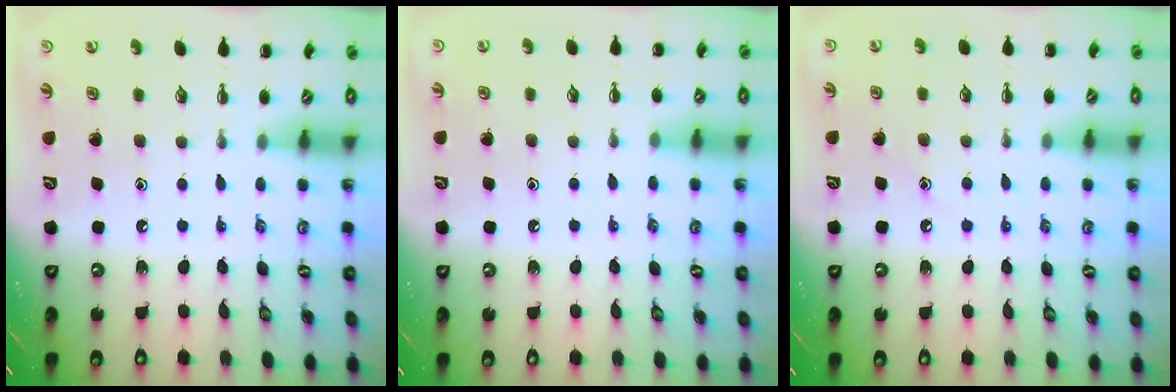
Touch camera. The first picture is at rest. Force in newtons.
{"total": 5.4, "press": 5.0, "slide": 2.0}
{"total": 6.2, "press": 6.0, "slide": 1.7}